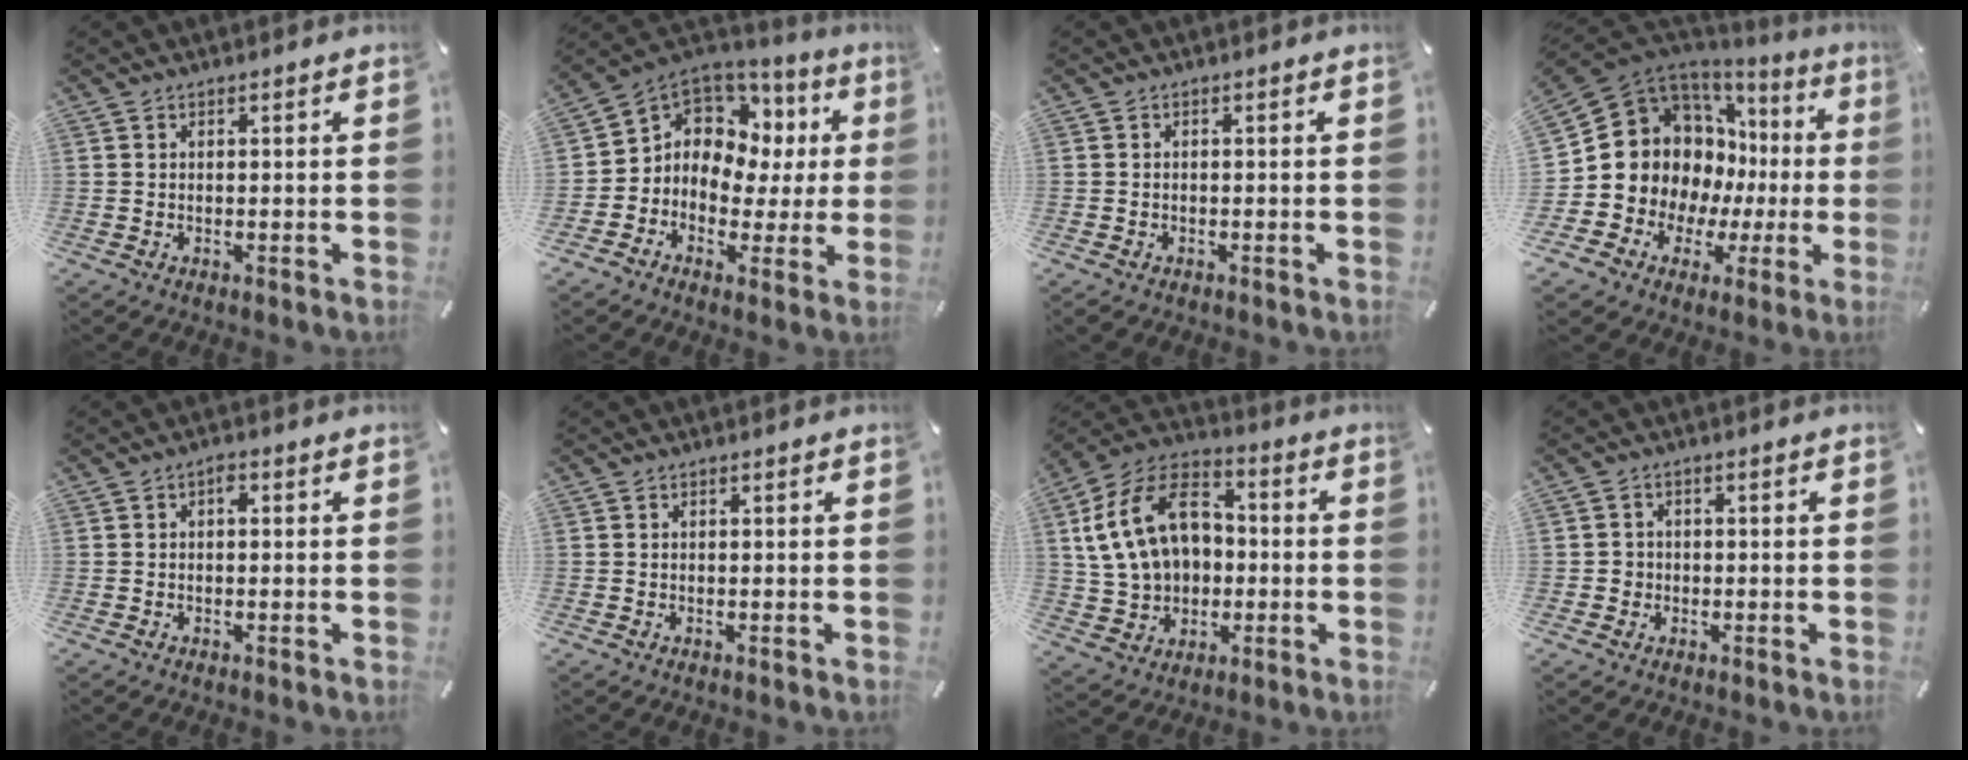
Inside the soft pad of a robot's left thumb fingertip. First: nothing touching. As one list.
[{"total": 10.0, "force": [0.3, 8.3, 5.6], "torque": [-0.091, 0.004, 0.004]}, {"total": 1.0, "force": [-0.6, 0.7, 0.4], "torque": [-0.015, 0.000, -0.015]}, {"total": 15.0, "force": [3.5, 13.1, 6.4], "torque": [-0.130, -0.044, 0.088]}, {"total": 1.5, "force": [0.0, 0.9, 1.2], "torque": [-0.026, 0.008, -0.003]}, {"total": 0.0}, {"total": 18.6, "force": [1.7, 14.7, 11.3], "torque": [-0.233, 0.010, 0.034]}, {"total": 2.5, "force": [-0.6, 2.4, 0.4], "torque": [-0.007, 0.007, -0.017]}]